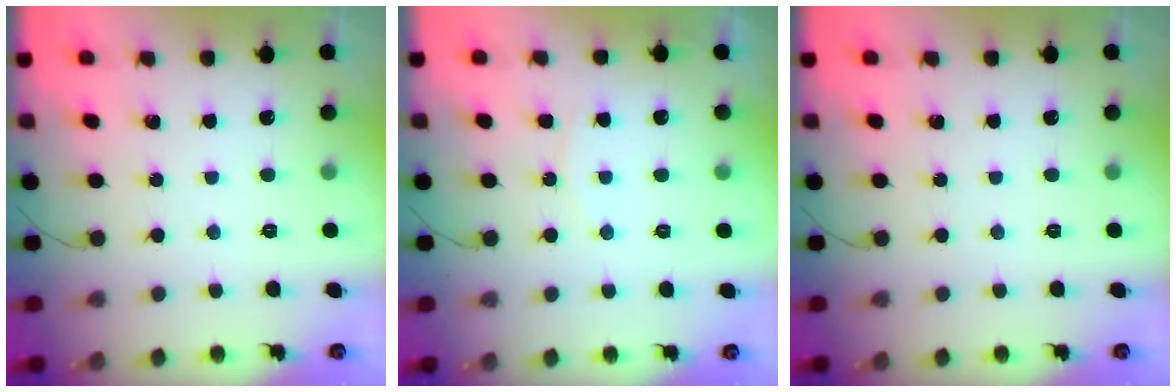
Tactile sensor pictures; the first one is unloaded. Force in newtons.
{"total": 3.9, "press": 3.9, "slide": 0.5}
{"total": 0.0}